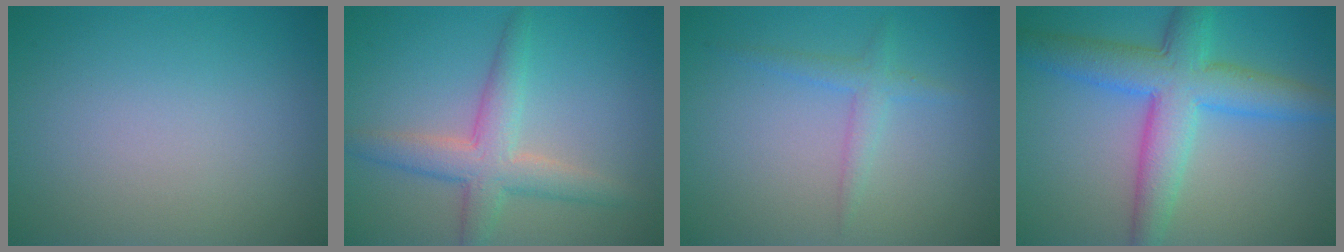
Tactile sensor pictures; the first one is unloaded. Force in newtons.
{"total": 4.3, "press": 4.3, "slide": 0.2}
{"total": 1.7, "press": 1.7, "slide": 0.1}
{"total": 7.0, "press": 7.0, "slide": 0.1}